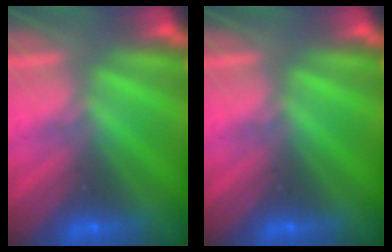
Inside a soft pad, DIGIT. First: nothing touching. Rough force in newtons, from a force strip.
{"total": 0.0}